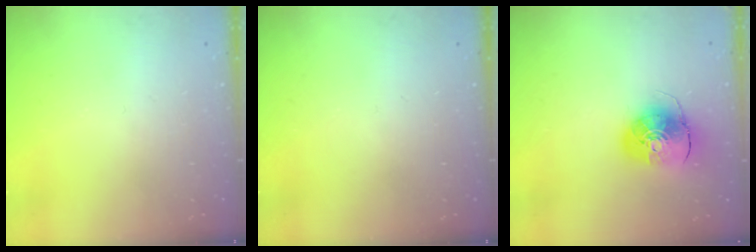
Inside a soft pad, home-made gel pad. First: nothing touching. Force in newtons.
{"total": 0.0}
{"total": 9.8, "press": 9.7, "slide": 1.4}